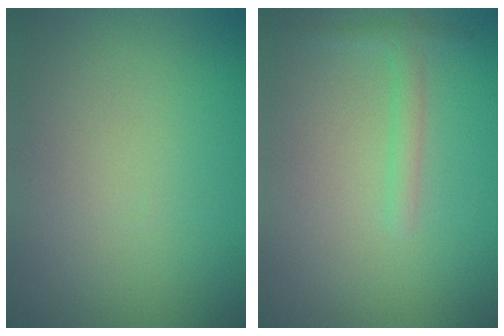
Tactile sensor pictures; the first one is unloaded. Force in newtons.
{"total": 1.4, "press": 1.4, "slide": 0.1}